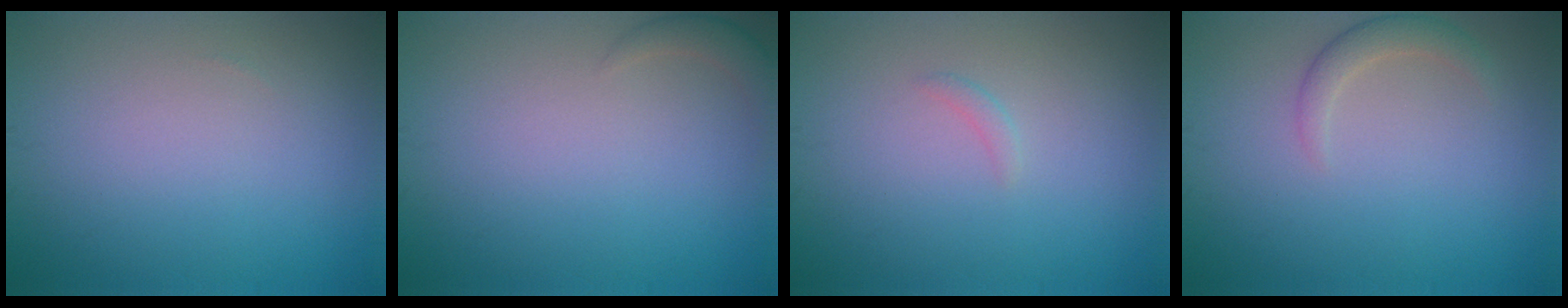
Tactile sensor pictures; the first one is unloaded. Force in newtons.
{"total": 1.4, "press": 1.4, "slide": 0.2}
{"total": 0.6, "press": 0.6, "slide": 0.1}
{"total": 1.7, "press": 1.7, "slide": 0.2}